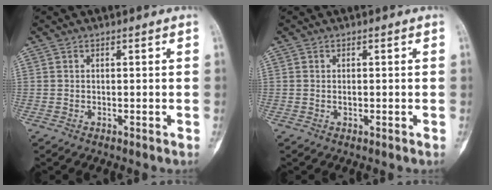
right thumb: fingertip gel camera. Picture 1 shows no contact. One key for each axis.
{"total": 0.7, "fx": -0.1, "fy": 0.4, "fz": 0.5, "tx": -0.012, "ty": 0.000, "tz": -0.002}